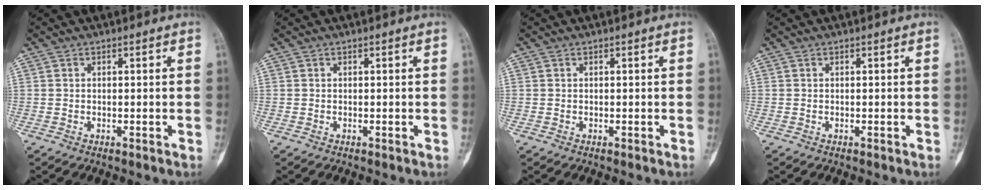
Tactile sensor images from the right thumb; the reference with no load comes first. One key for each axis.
{"total": 0.0}
{"total": 0.0}
{"total": 0.0}